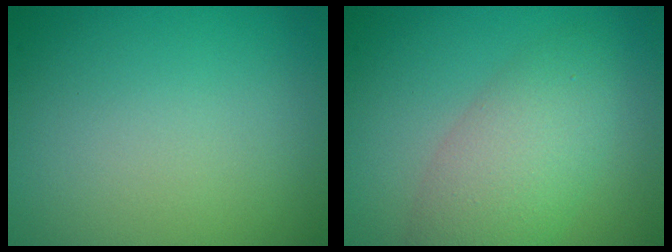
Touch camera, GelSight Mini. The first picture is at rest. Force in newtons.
{"total": 5.1, "press": 5.1, "slide": 0.3}